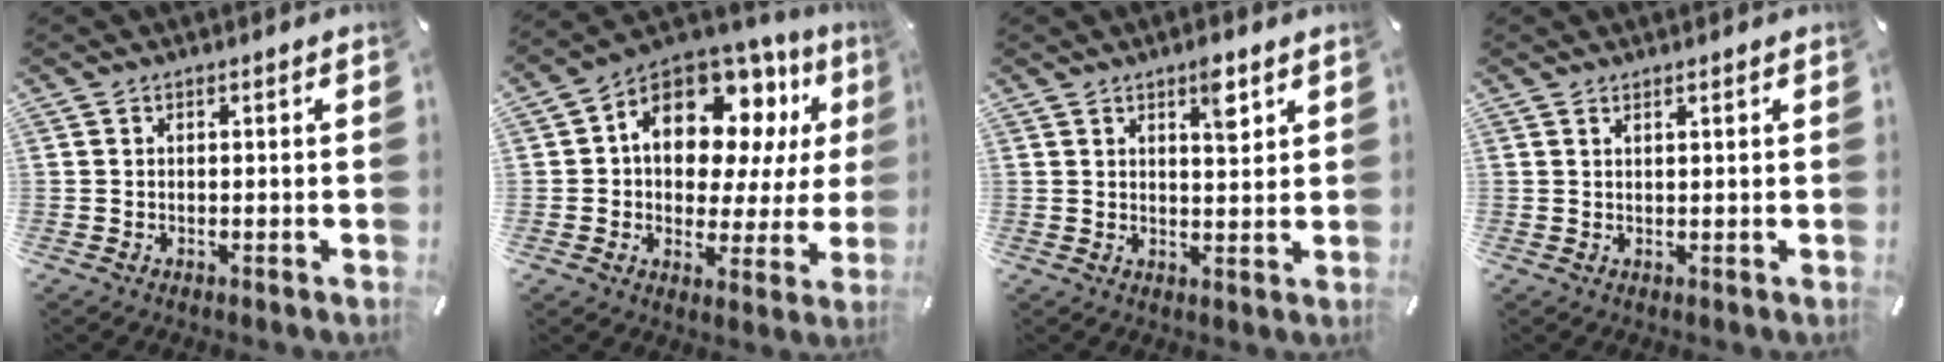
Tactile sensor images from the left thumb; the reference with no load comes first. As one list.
[{"total": 15.6, "force": [7.1, 10.2, 9.4], "torque": [-0.156, -0.047, 0.128]}, {"total": 5.6, "force": [3.3, 2.0, 4.1], "torque": [-0.047, -0.016, 0.049]}, {"total": 1.0, "force": [0.9, -0.1, 0.5], "torque": [-0.009, -0.002, 0.017]}]